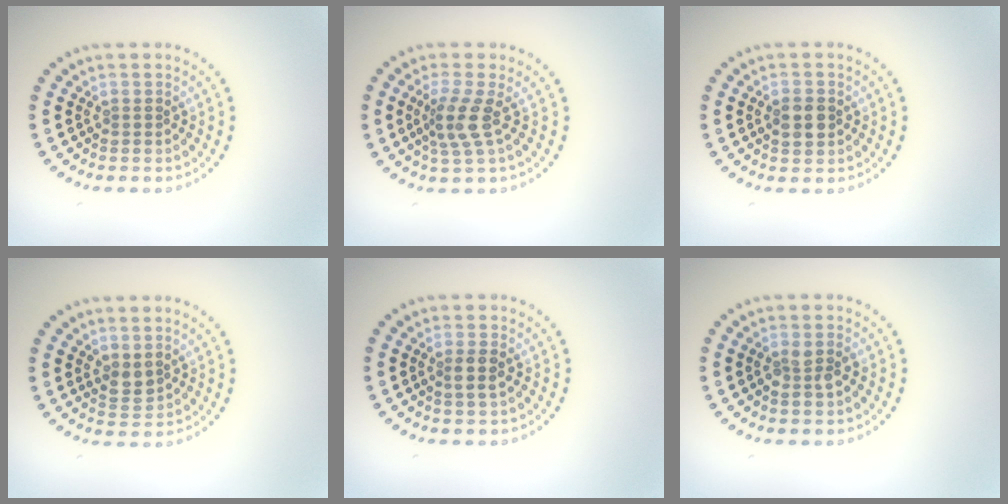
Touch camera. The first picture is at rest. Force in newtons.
{"total": 2.8, "press": 2.2, "slide": 1.8}
{"total": 2.8, "press": 2.8, "slide": 0.1}
{"total": 1.6, "press": 1.4, "slide": 0.7}
{"total": 1.8, "press": 1.7, "slide": 0.7}
{"total": 1.7, "press": 1.6, "slide": 0.4}